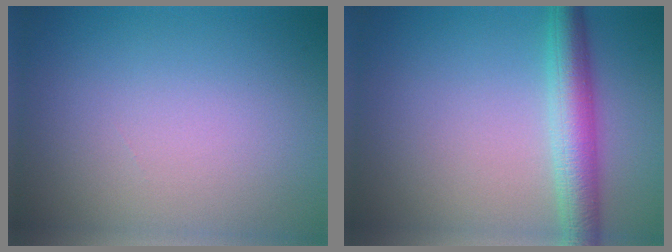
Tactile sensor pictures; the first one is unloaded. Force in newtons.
{"total": 4.5, "press": 4.5, "slide": 0.1}